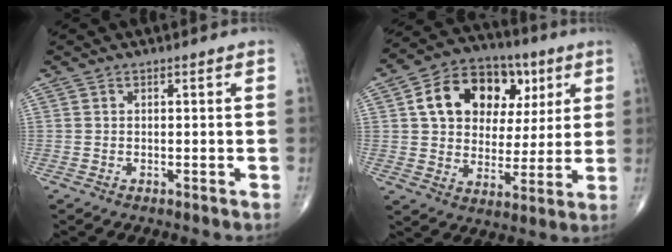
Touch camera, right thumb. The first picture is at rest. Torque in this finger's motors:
{"motor_torque": [0.73, 3.06, 1.26, 0.58, 0.09]}